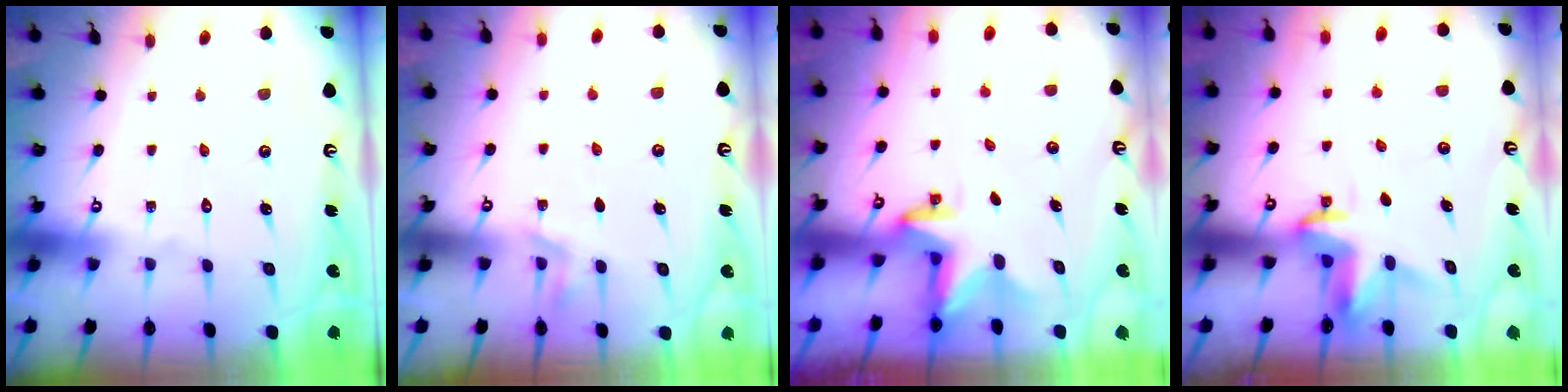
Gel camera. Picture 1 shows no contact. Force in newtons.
{"total": 2.5, "press": 1.7, "slide": 1.7}
{"total": 3.0, "press": 3.0, "slide": 0.1}
{"total": 3.5, "press": 3.5, "slide": 0.2}